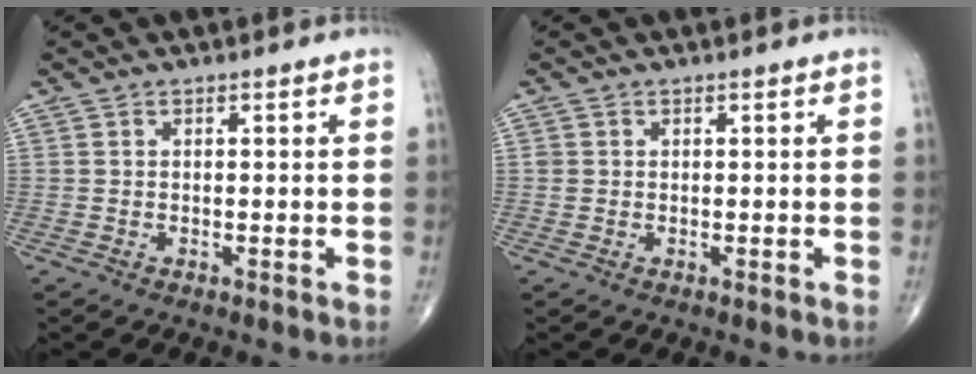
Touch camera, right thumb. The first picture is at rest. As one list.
[{"total": 0.7, "force": [0.1, 0.7, 0.2], "torque": [0.002, 0.002, 0.002]}]